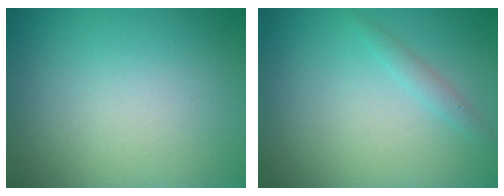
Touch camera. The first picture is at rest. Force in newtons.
{"total": 1.1, "press": 1.1, "slide": 0.0}